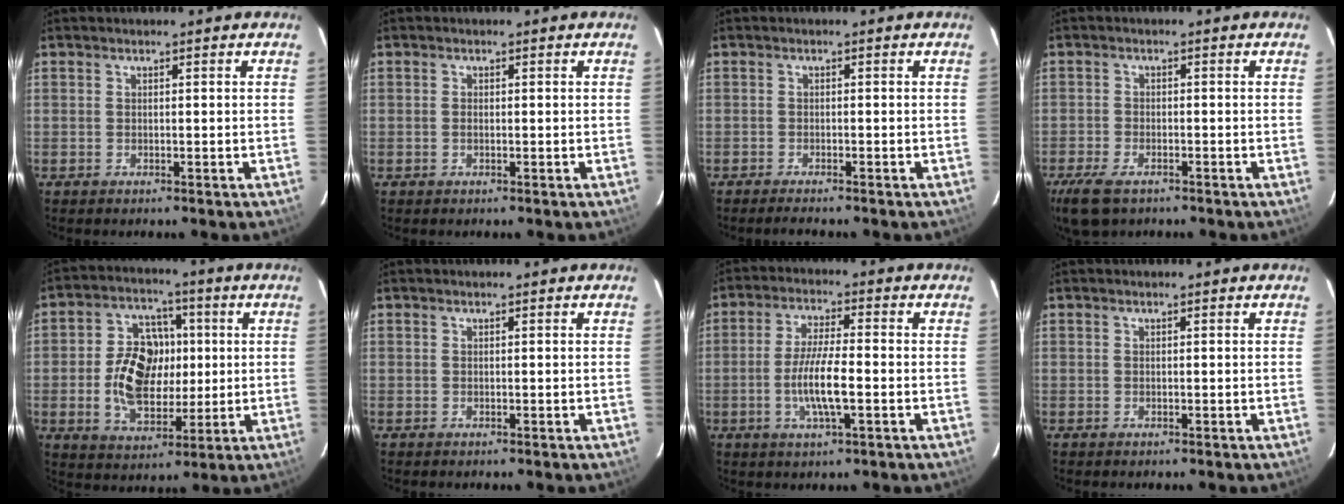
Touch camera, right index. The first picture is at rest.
{"total": 0.6, "force": [-0.1, 0.4, 0.4], "torque": [-0.010, 0.000, -0.002]}
{"total": 3.1, "force": [-2.8, 0.4, 1.4], "torque": [-0.031, -0.007, -0.047]}
{"total": 7.0, "force": [-4.8, 3.2, 4.1], "torque": [-0.107, -0.020, -0.090]}
{"total": 13.4, "force": [-0.1, 9.4, 9.5], "torque": [-0.187, 0.023, 0.006]}
{"total": 0.0}
{"total": 8.1, "force": [-2.1, 1.4, 7.7], "torque": [-0.150, -0.005, -0.041]}
{"total": 0.0}